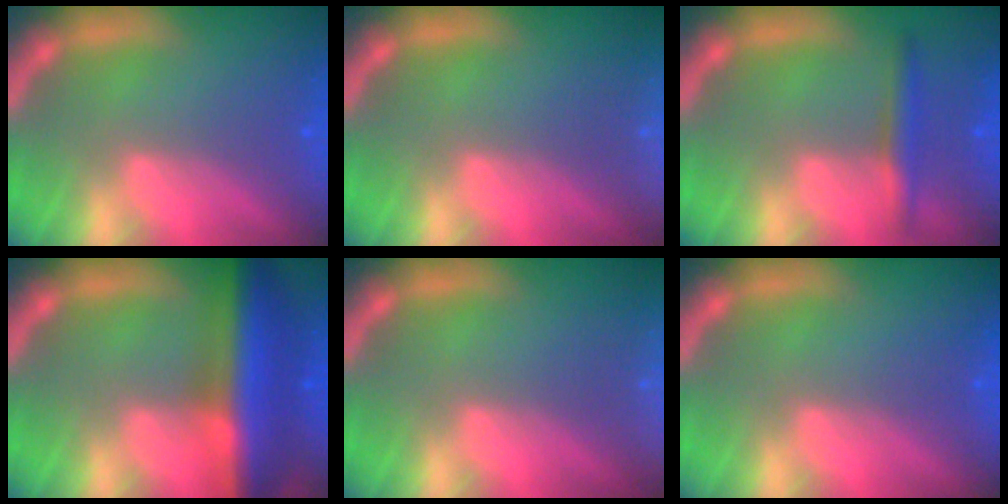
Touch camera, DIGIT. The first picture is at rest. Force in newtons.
{"total": 9.5}
{"total": 2.4}
{"total": 9.5}
{"total": 9.5}
{"total": 0.0}